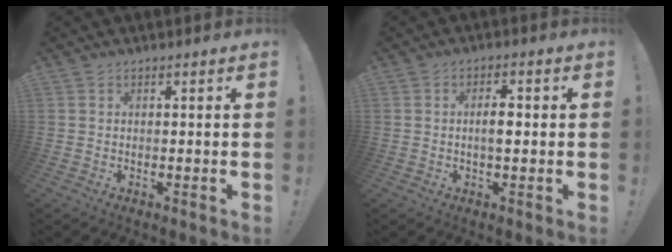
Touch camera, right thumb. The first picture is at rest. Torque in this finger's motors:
{"motor_torque": [-0.12, 0.25, -0.32, 0.26, 0.14]}